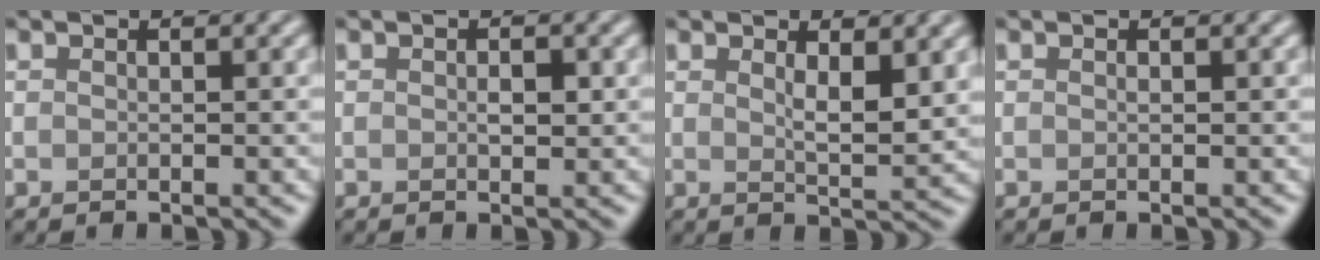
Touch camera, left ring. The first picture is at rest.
{"total": 1.2, "force": [0.1, 0.6, 1.0], "torque": [-0.012, -0.001, 0.001]}
{"total": 2.8, "force": [1.3, 0.8, 2.4], "torque": [-0.040, -0.008, 0.026]}
{"total": 0.0}